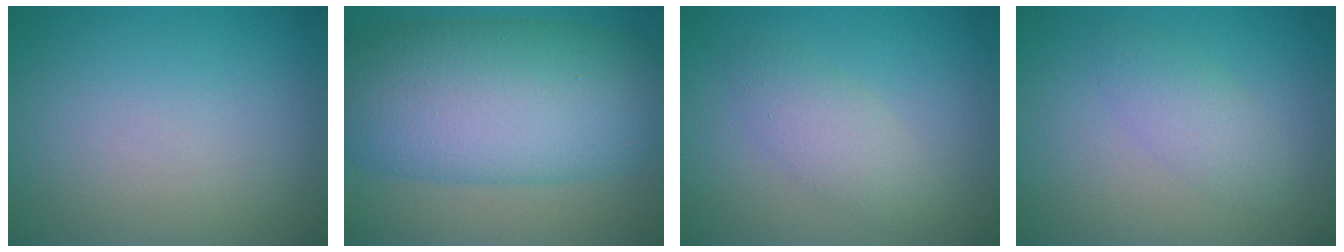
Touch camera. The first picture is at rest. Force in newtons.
{"total": 13.1, "press": 13.1, "slide": 0.1}
{"total": 2.5, "press": 2.5, "slide": 0.2}
{"total": 2.2, "press": 2.2, "slide": 0.1}